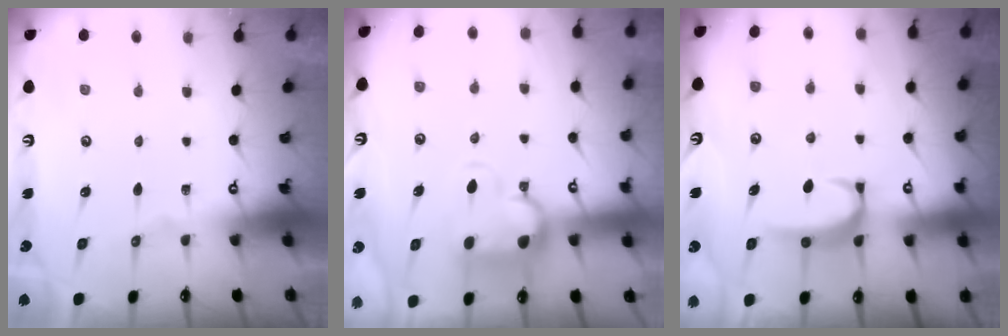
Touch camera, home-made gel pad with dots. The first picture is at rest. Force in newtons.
{"total": 2.1, "press": 1.6, "slide": 1.3}
{"total": 2.8, "press": 2.8, "slide": 0.4}